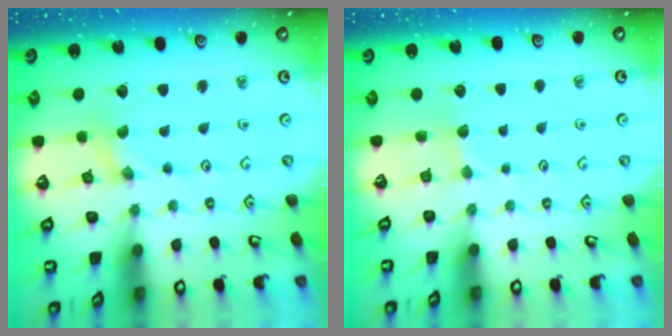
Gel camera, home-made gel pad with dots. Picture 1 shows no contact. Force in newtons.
{"total": 2.7, "press": 2.6, "slide": 0.4}